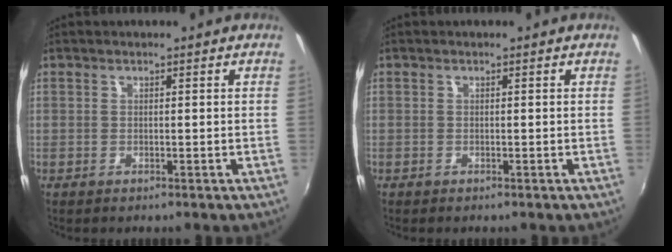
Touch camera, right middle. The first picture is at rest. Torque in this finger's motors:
{"motor_torque": [0.66, -1.27, -0.20, -0.21]}